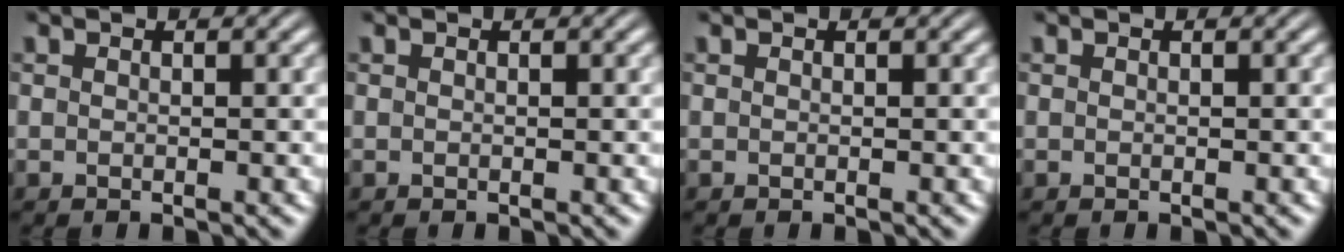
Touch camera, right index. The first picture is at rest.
{"total": 0.0}
{"total": 0.0}
{"total": 0.0}